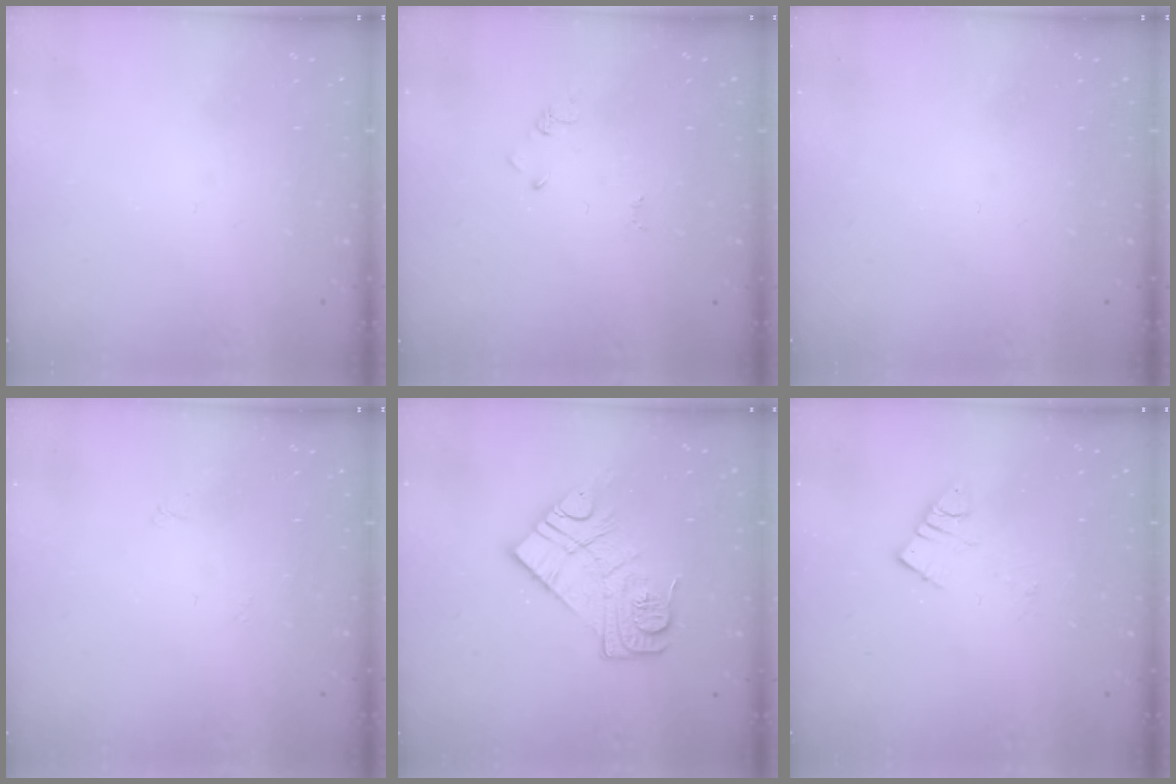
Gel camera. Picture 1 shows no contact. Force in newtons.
{"total": 2.9, "press": 2.9, "slide": 0.3}
{"total": 0.0}
{"total": 3.3, "press": 3.3, "slide": 0.5}
{"total": 13.2, "press": 13.2, "slide": 1.0}
{"total": 4.1, "press": 4.1, "slide": 0.2}